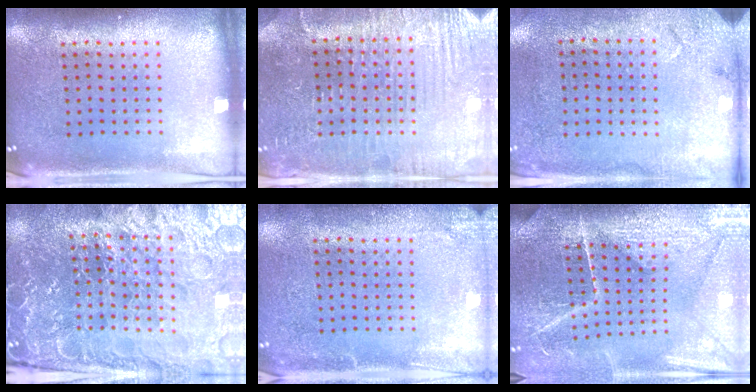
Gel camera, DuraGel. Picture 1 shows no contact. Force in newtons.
{"total": 4.0, "press": 3.9, "slide": 0.9}
{"total": 2.7, "press": 2.2, "slide": 1.6}
{"total": 5.0, "press": 4.8, "slide": 1.5}
{"total": 2.1, "press": 2.1, "slide": 0.2}
{"total": 4.2, "press": 3.9, "slide": 1.6}